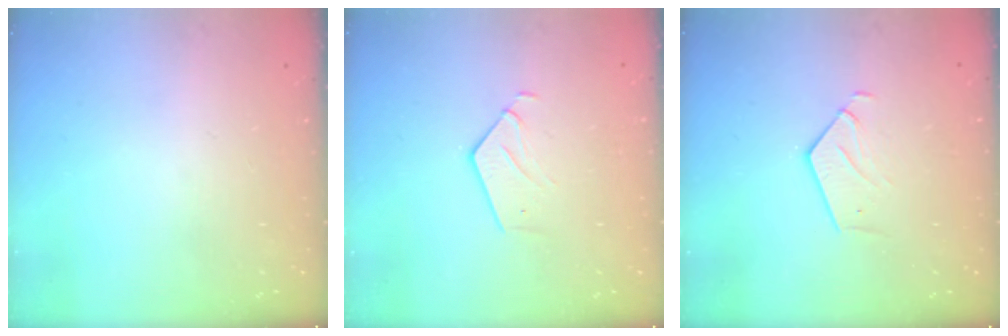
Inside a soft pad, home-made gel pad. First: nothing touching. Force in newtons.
{"total": 3.3, "press": 3.3, "slide": 0.2}
{"total": 2.8, "press": 2.8, "slide": 0.2}